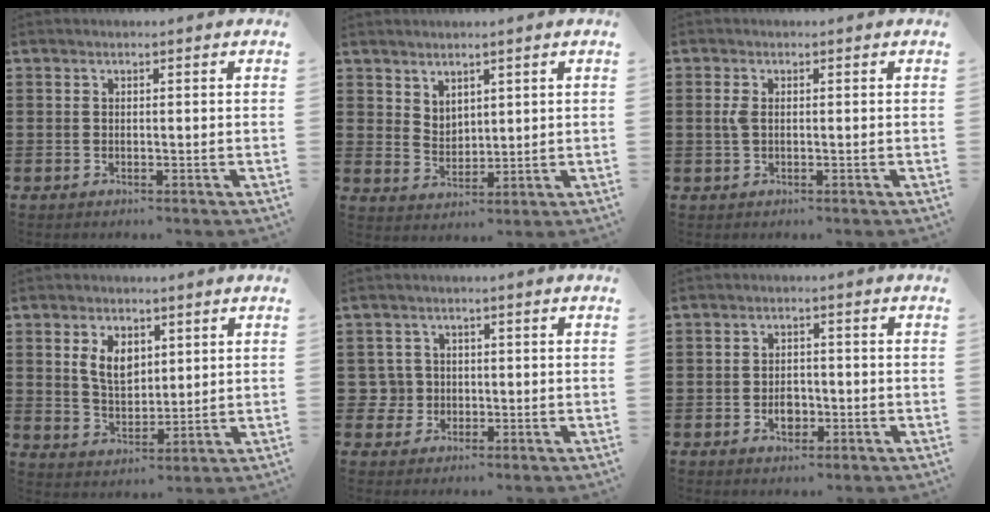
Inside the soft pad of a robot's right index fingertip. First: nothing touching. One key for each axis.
{"total": 3.4, "fx": 3.0, "fy": 1.7, "fz": 0.1, "tx": -0.011, "ty": 0.000, "tz": 0.059}
{"total": 2.2, "fx": 0.2, "fy": 1.1, "fz": 1.9, "tx": -0.054, "ty": 0.000, "tz": -0.004}
{"total": 5.5, "fx": 2.2, "fy": 3.4, "fz": 3.7, "tx": -0.077, "ty": 0.008, "tz": 0.037}
{"total": 3.2, "fx": -0.3, "fy": 3.1, "fz": 0.7, "tx": -0.036, "ty": 0.006, "tz": -0.011}
{"total": 3.2, "fx": -1.0, "fy": 2.1, "fz": 2.1, "tx": -0.034, "ty": 0.000, "tz": -0.021}